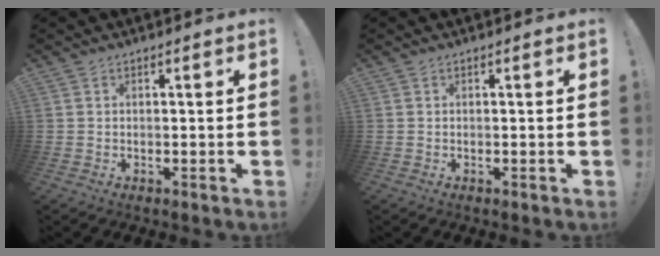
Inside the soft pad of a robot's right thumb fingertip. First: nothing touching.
{"total": 0.0}